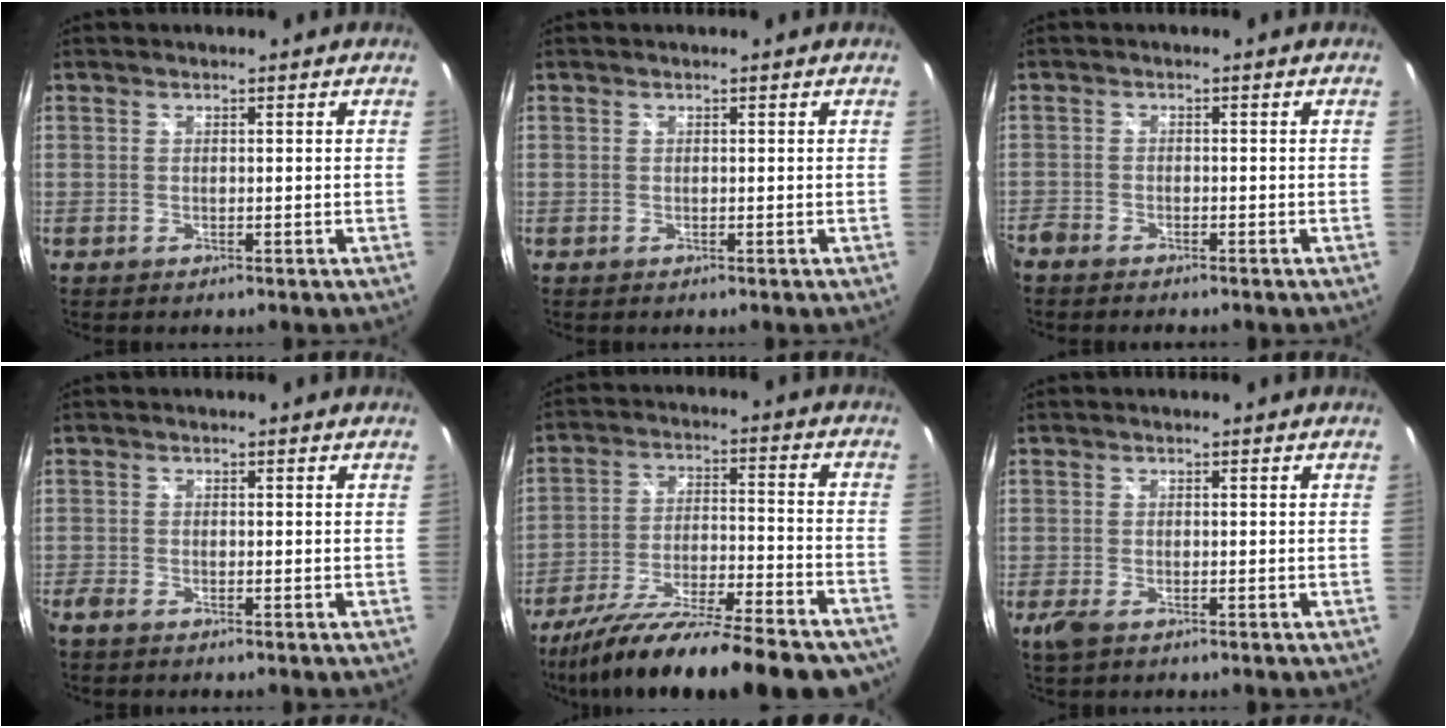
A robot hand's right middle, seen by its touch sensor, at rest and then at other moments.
{"total": 0.0}
{"total": 3.5, "force": [-3.1, 1.2, 1.0], "torque": [-0.035, -0.014, -0.060]}
{"total": 2.1, "force": [-1.6, 0.5, 1.3], "torque": [-0.031, -0.008, -0.032]}
{"total": 26.5, "force": [-22.1, 4.3, 14.0], "torque": [-0.235, -0.065, -0.323]}
{"total": 2.7, "force": [-1.7, 1.2, 1.8], "torque": [-0.039, -0.009, -0.031]}